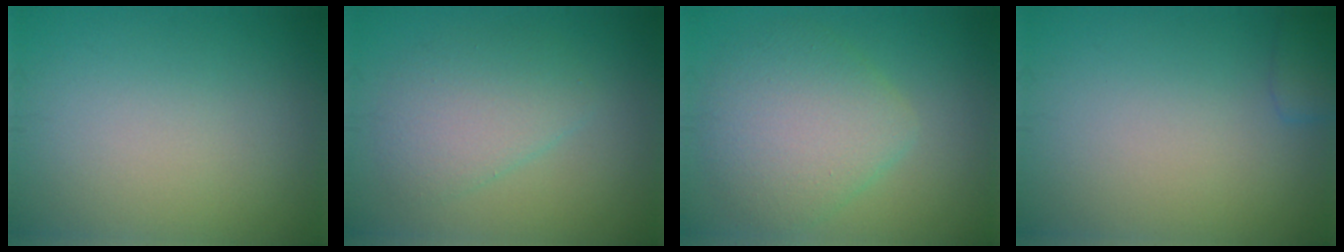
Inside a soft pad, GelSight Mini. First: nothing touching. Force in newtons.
{"total": 3.5, "press": 3.5, "slide": 0.2}
{"total": 5.7, "press": 5.7, "slide": 0.2}
{"total": 1.5, "press": 1.5, "slide": 0.1}